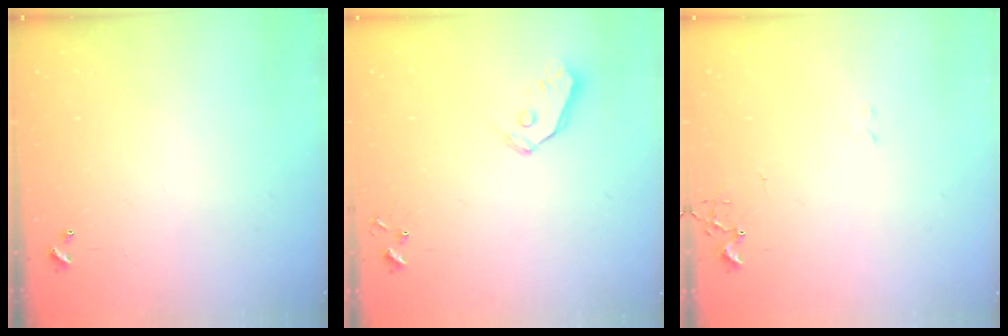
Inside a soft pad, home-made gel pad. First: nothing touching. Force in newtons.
{"total": 6.3, "press": 6.3, "slide": 0.7}
{"total": 8.6, "press": 8.5, "slide": 0.7}